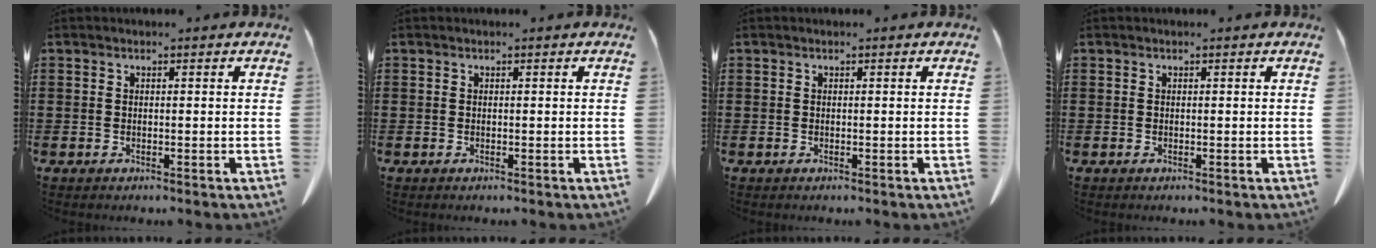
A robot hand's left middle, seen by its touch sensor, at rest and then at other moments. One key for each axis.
{"total": 0.0}
{"total": 0.0}
{"total": 0.0}